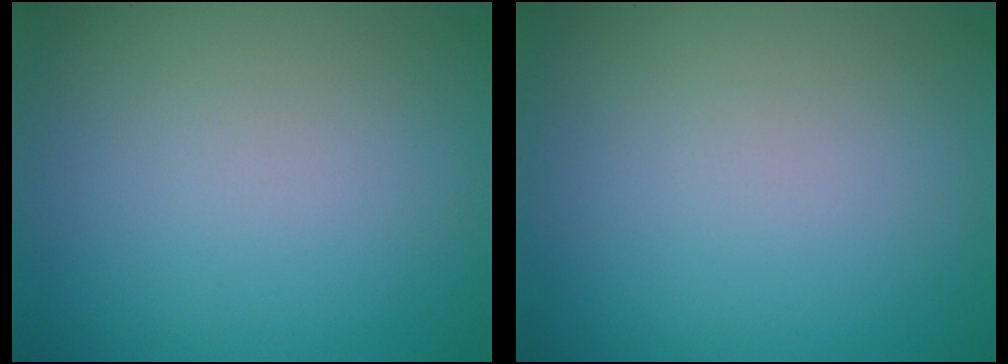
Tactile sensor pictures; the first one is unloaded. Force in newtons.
{"total": 0.0}